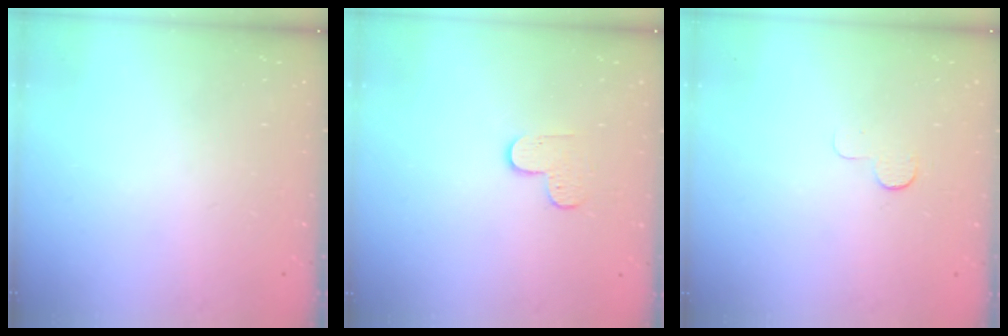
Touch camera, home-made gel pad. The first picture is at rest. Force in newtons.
{"total": 3.8, "press": 3.8, "slide": 0.4}
{"total": 3.9, "press": 3.9, "slide": 0.4}